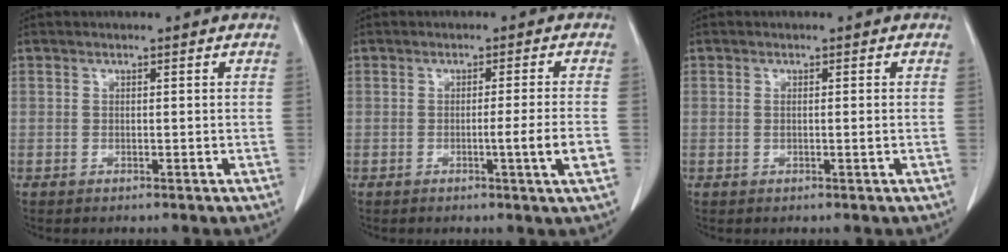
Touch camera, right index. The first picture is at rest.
{"total": 4.5, "force": [-1.3, -1.2, 4.1], "torque": [-0.061, -0.008, -0.019]}
{"total": 1.1, "force": [-0.1, 0.0, 1.1], "torque": [-0.023, -0.001, 0.001]}